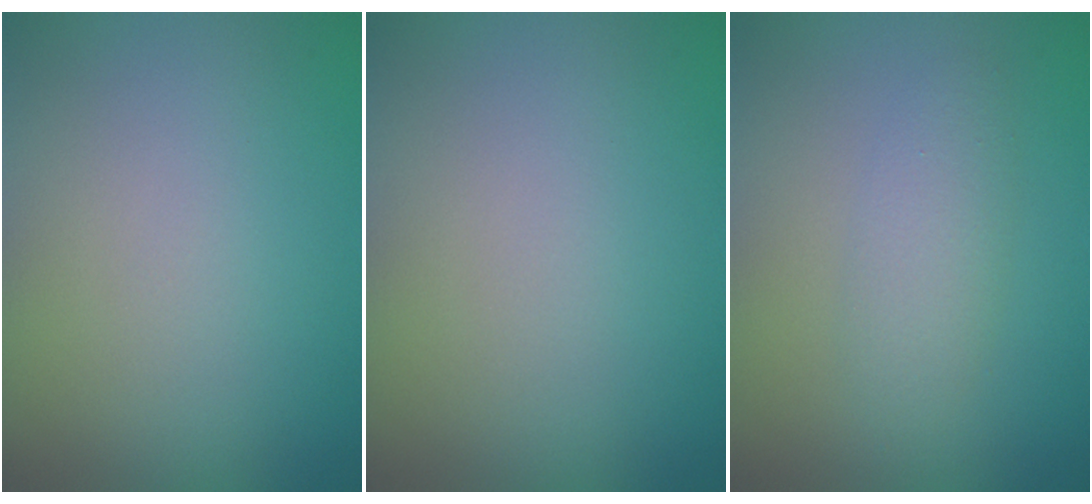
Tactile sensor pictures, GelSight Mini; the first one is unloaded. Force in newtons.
{"total": 0.0}
{"total": 2.2, "press": 2.2, "slide": 0.2}